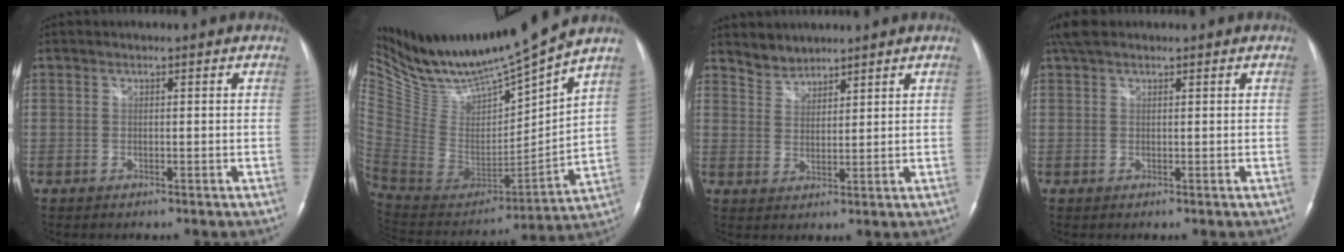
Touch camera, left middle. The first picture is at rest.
{"total": 21.6, "force": [19.6, 0.9, 9.1], "torque": [-0.173, -0.049, 0.353]}
{"total": 3.3, "force": [3.1, 1.1, -0.3], "torque": [0.007, 0.008, 0.062]}
{"total": 3.4, "force": [2.6, 1.3, 1.7], "torque": [-0.040, 0.024, 0.052]}